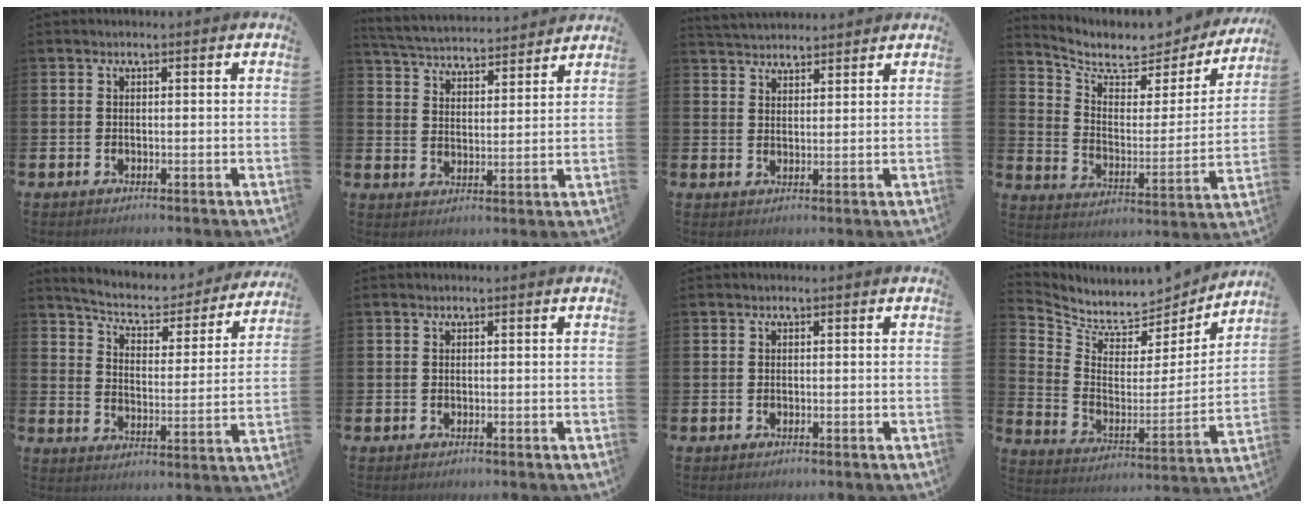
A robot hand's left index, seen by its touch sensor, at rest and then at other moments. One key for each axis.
{"total": 4.9, "fx": 4.8, "fy": 0.6, "fz": 0.4, "tx": -0.029, "ty": -0.039, "tz": 0.082}
{"total": 3.7, "fx": 3.6, "fy": 0.7, "fz": 0.0, "tx": -0.005, "ty": -0.019, "tz": 0.065}
{"total": 7.5, "fx": 6.5, "fy": 3.0, "fz": 2.3, "tx": -0.074, "ty": -0.053, "tz": 0.107}
{"total": 5.9, "fx": 5.4, "fy": 1.7, "fz": 1.7, "tx": -0.053, "ty": -0.045, "tz": 0.085}
{"total": 0.0}
{"total": 0.0}
{"total": 6.7, "fx": 6.3, "fy": 2.2, "fz": 0.7, "tx": -0.044, "ty": -0.060, "tz": 0.104}